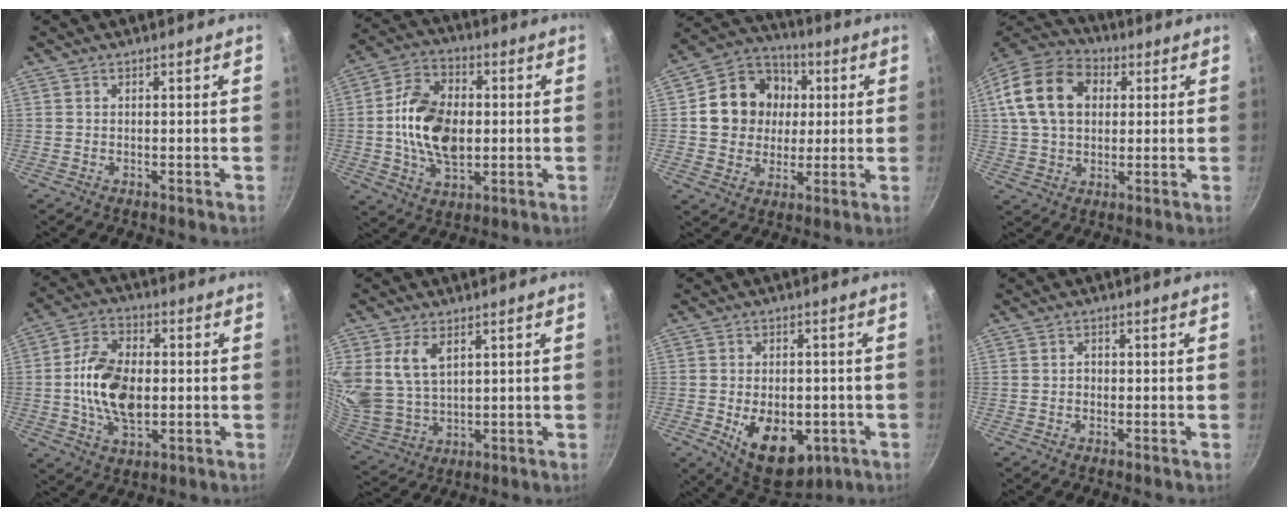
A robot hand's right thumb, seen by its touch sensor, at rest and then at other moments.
{"total": 15.2, "force": [0.0, 9.9, 11.5], "torque": [-0.184, 0.011, -0.008]}
{"total": 15.2, "force": [2.2, 13.4, 6.9], "torque": [-0.091, 0.018, 0.031]}
{"total": 17.1, "force": [4.0, 12.3, 11.1], "torque": [-0.186, 0.019, 0.060]}
{"total": 13.9, "force": [-0.4, 8.7, 10.9], "torque": [-0.180, 0.012, -0.013]}
{"total": 12.1, "force": [4.7, 7.9, 7.8], "torque": [-0.148, -0.030, 0.105]}
{"total": 14.0, "force": [-4.2, 8.9, 10.1], "torque": [-0.114, -0.001, -0.045]}
{"total": 1.2, "force": [-0.3, 1.0, 0.5], "torque": [-0.008, 0.005, -0.005]}